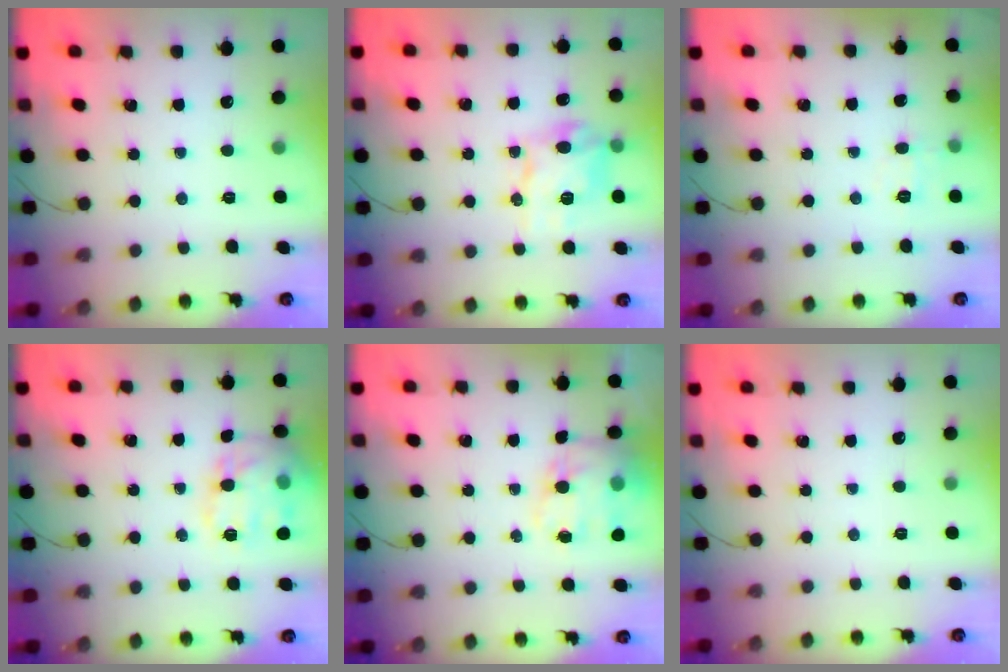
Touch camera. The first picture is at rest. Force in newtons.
{"total": 10.9, "press": 10.8, "slide": 1.3}
{"total": 5.3, "press": 5.0, "slide": 1.5}
{"total": 16.7, "press": 16.6, "slide": 1.2}
{"total": 14.2, "press": 13.7, "slide": 3.5}
{"total": 0.0}